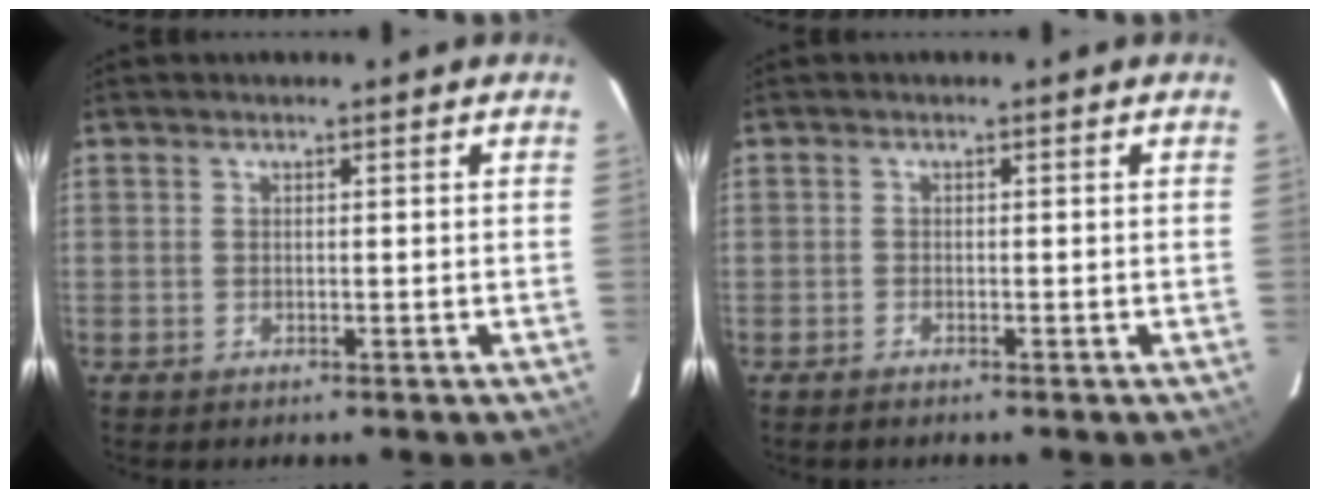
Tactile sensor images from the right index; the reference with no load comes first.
{"total": 0.7, "force": [-0.7, 0.2, 0.2], "torque": [-0.007, -0.001, -0.015]}